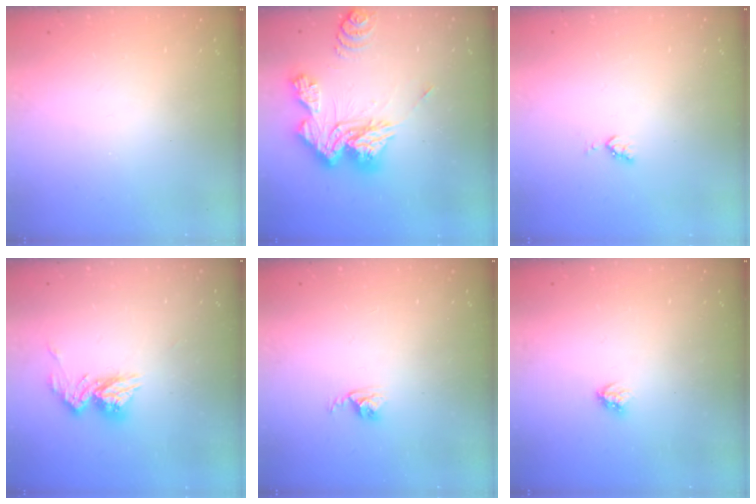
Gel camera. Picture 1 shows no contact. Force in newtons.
{"total": 20.4, "press": 20.3, "slide": 1.9}
{"total": 3.6, "press": 3.5, "slide": 0.4}
{"total": 11.5, "press": 11.4, "slide": 1.1}
{"total": 2.5, "press": 2.5, "slide": 0.4}
{"total": 3.0, "press": 2.9, "slide": 0.4}